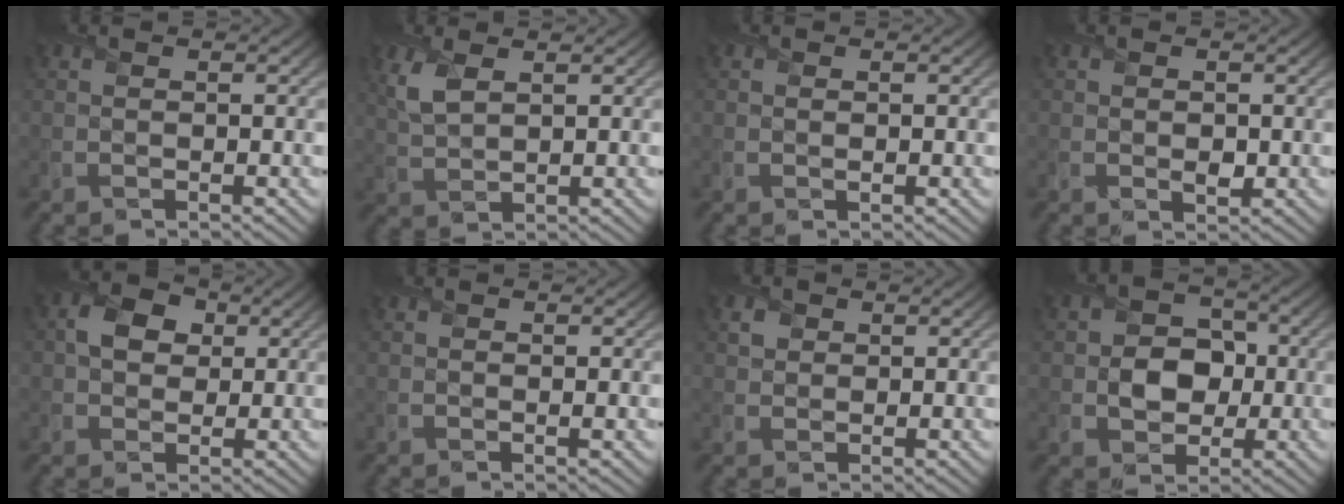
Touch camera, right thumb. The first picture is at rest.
{"total": 4.0, "force": [1.9, 1.7, 3.0], "torque": [-0.085, 0.005, 0.044]}
{"total": 0.0}
{"total": 1.2, "force": [-0.1, 0.9, 0.8], "torque": [-0.016, -0.003, 0.000]}
{"total": 4.5, "force": [1.0, 3.6, 2.5], "torque": [-0.051, 0.010, 0.012]}
{"total": 0.0}
{"total": 1.6, "force": [0.8, 1.3, 0.3], "torque": [-0.010, 0.000, 0.013]}
{"total": 5.5, "force": [-0.6, 4.6, 3.0], "torque": [-0.052, -0.003, -0.022]}